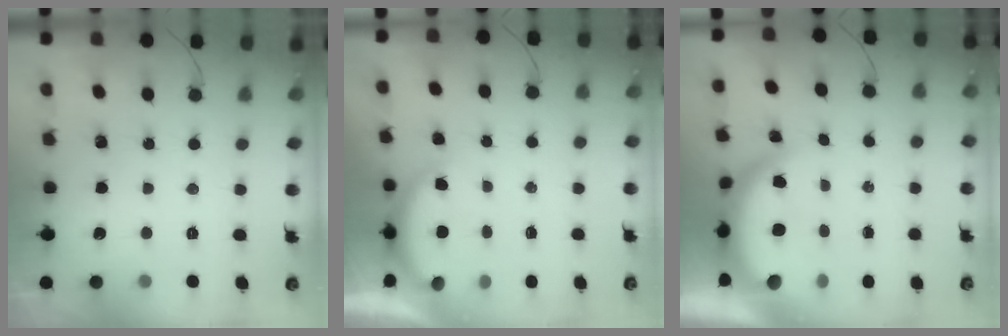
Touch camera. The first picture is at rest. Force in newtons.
{"total": 3.0, "press": 2.9, "slide": 0.6}
{"total": 5.6, "press": 5.6, "slide": 1.0}